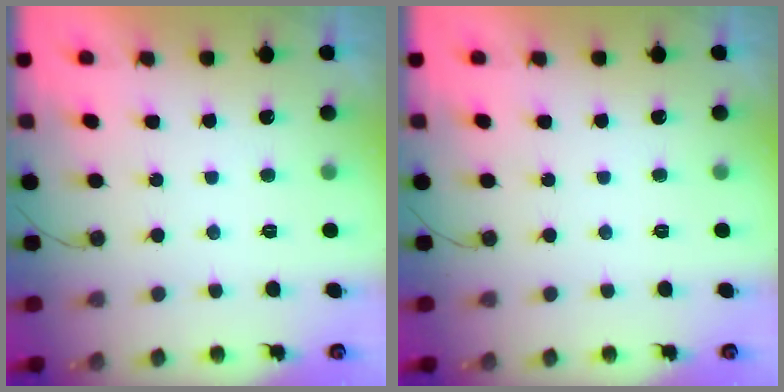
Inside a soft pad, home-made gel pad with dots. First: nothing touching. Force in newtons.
{"total": 0.0}